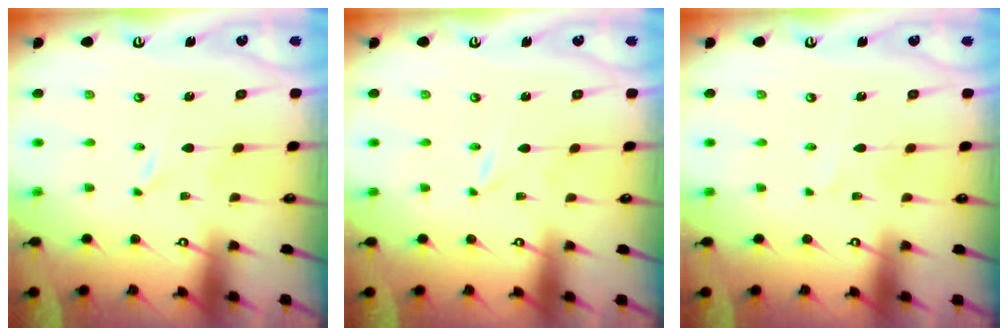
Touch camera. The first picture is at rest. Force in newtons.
{"total": 0.0}
{"total": 2.8, "press": 2.8, "slide": 0.3}